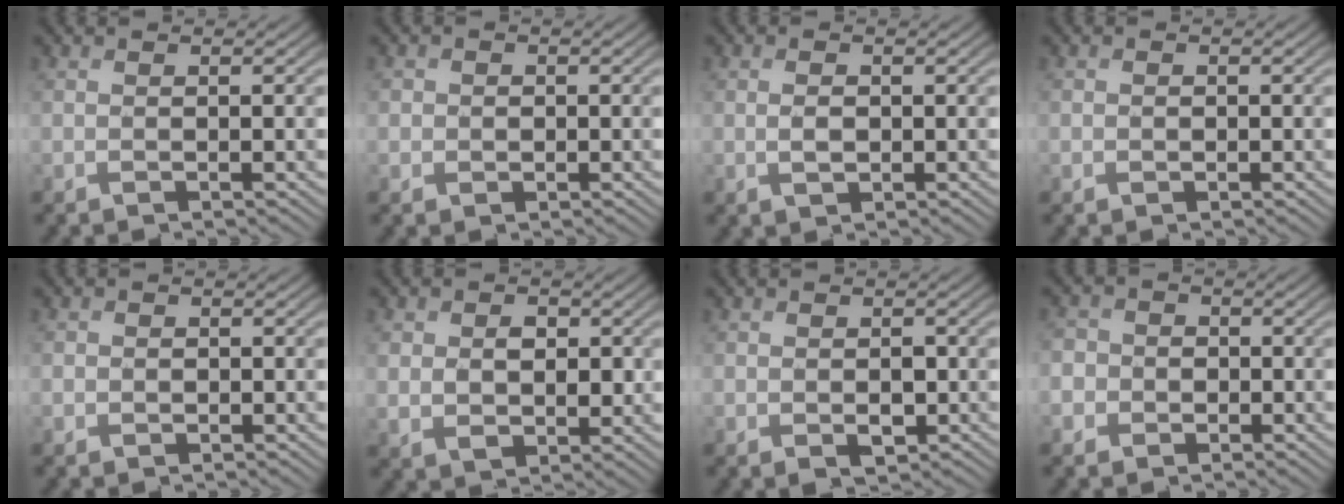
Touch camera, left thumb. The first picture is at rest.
{"total": 1.7, "force": [0.0, 1.6, 0.3], "torque": [-0.005, -0.004, -0.001]}
{"total": 1.8, "force": [0.0, 1.1, 1.4], "torque": [-0.031, 0.000, 0.001]}
{"total": 0.8, "force": [-0.2, 0.7, 0.3], "torque": [-0.004, -0.005, -0.004]}
{"total": 1.1, "force": [-0.2, 1.0, 0.3], "torque": [-0.006, -0.006, -0.005]}
{"total": 5.5, "force": [0.9, 4.1, 3.6], "torque": [-0.075, -0.009, 0.019]}
{"total": 2.2, "force": [-0.4, 1.5, 1.5], "torque": [-0.029, -0.010, -0.002]}
{"total": 4.3, "force": [-1.0, 4.1, 1.0], "torque": [-0.033, 0.002, -0.036]}